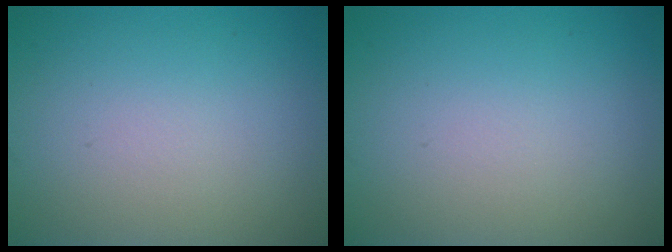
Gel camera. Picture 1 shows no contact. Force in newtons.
{"total": 0.0}